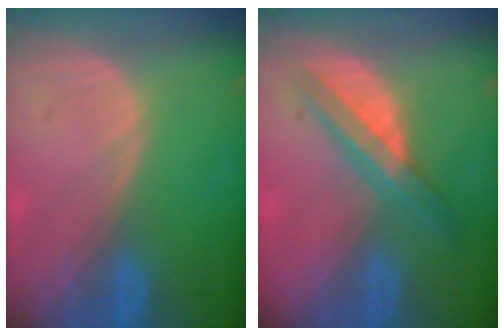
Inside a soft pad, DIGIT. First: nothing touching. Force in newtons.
{"total": 6.6, "press": 5.7, "slide": 3.3}